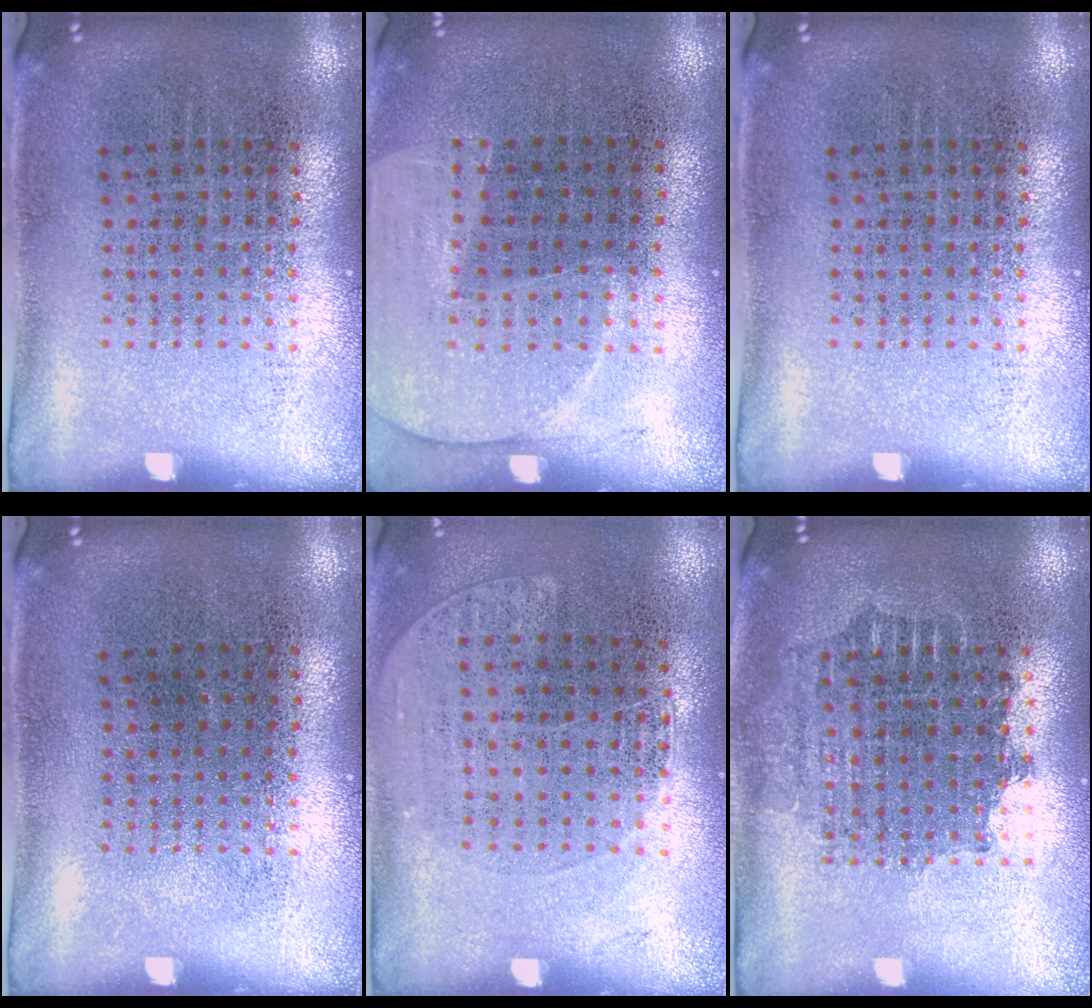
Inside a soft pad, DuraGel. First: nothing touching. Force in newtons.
{"total": 1.5, "press": 1.4, "slide": 0.3}
{"total": 0.0}
{"total": 0.0}
{"total": 1.1, "press": 0.9, "slide": 0.5}
{"total": 1.6, "press": 1.3, "slide": 0.9}